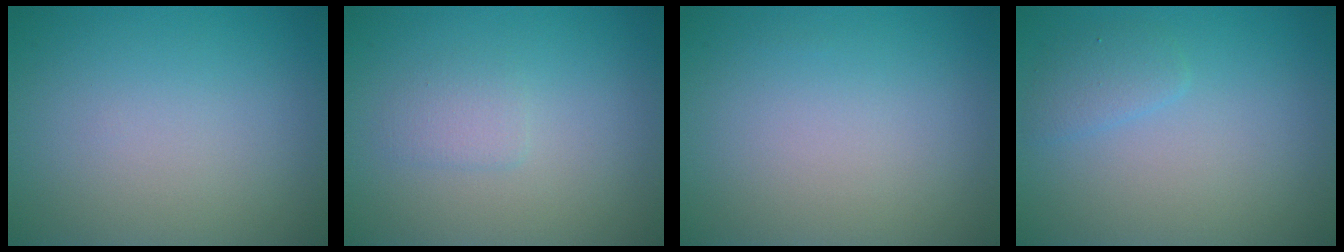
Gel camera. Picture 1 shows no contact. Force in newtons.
{"total": 1.3, "press": 1.3, "slide": 0.1}
{"total": 0.0}
{"total": 1.4, "press": 1.4, "slide": 0.1}